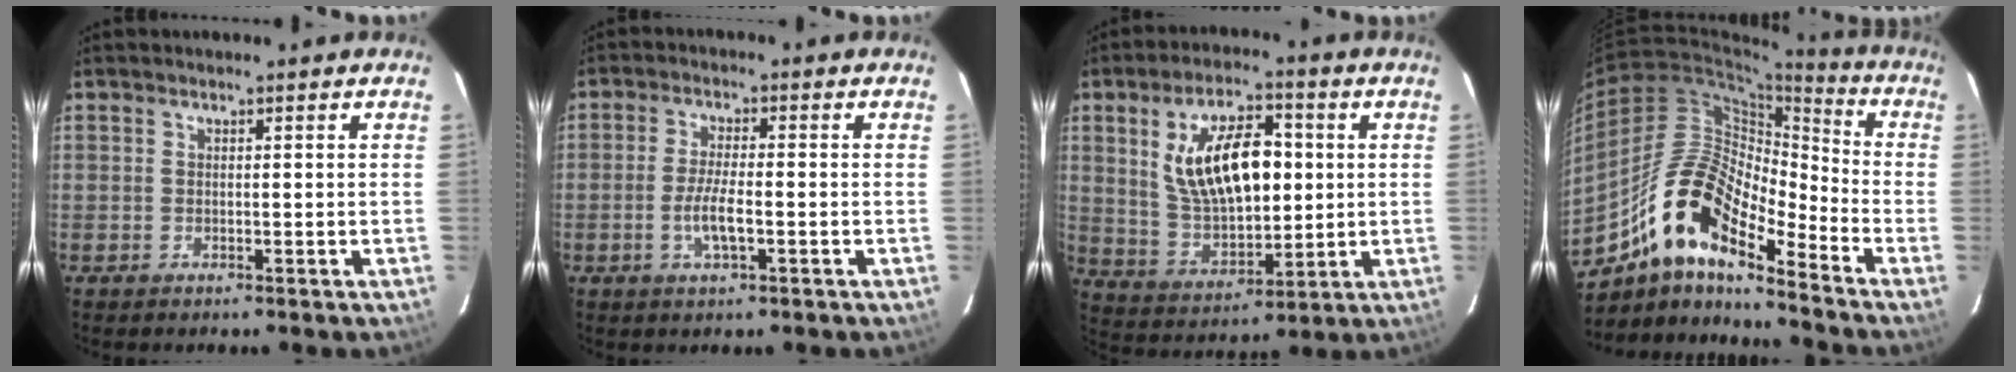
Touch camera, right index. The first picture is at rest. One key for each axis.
{"total": 5.0, "fx": -1.7, "fy": 1.1, "fz": 4.6, "tx": -0.093, "ty": -0.005, "tz": -0.033}
{"total": 15.9, "fx": 3.2, "fy": 7.8, "fz": 13.5, "tx": -0.245, "ty": 0.010, "tz": 0.074}
{"total": 16.6, "fx": -11.4, "fy": 5.0, "fz": 11.0, "tx": -0.191, "ty": 0.004, "tz": -0.227}